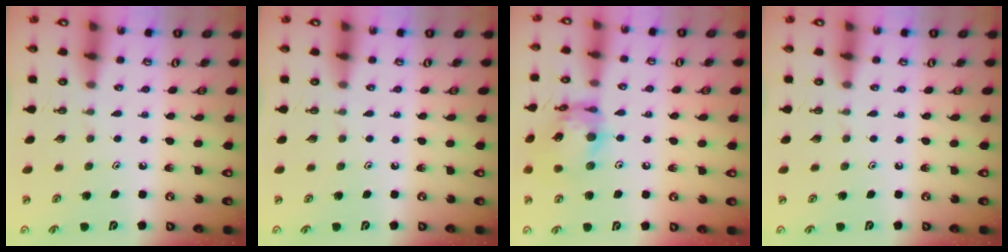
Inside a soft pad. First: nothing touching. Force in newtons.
{"total": 0.0}
{"total": 14.4, "press": 14.3, "slide": 1.5}
{"total": 0.0}